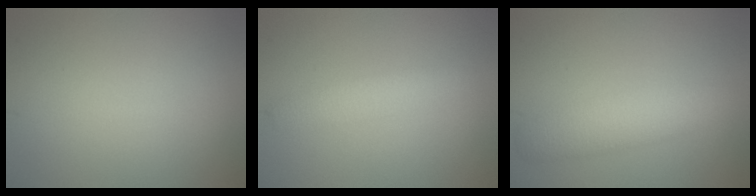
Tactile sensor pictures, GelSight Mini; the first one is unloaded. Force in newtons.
{"total": 2.1, "press": 2.1, "slide": 0.2}
{"total": 4.0, "press": 4.0, "slide": 0.1}